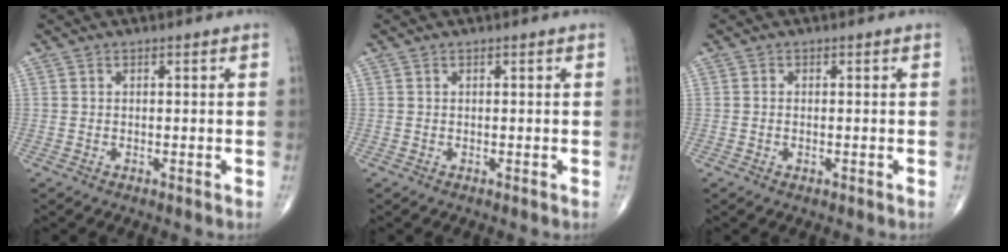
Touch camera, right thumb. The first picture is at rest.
{"total": 0.0}
{"total": 0.6, "force": [-0.1, 0.3, 0.4], "torque": [-0.010, -0.001, -0.001]}